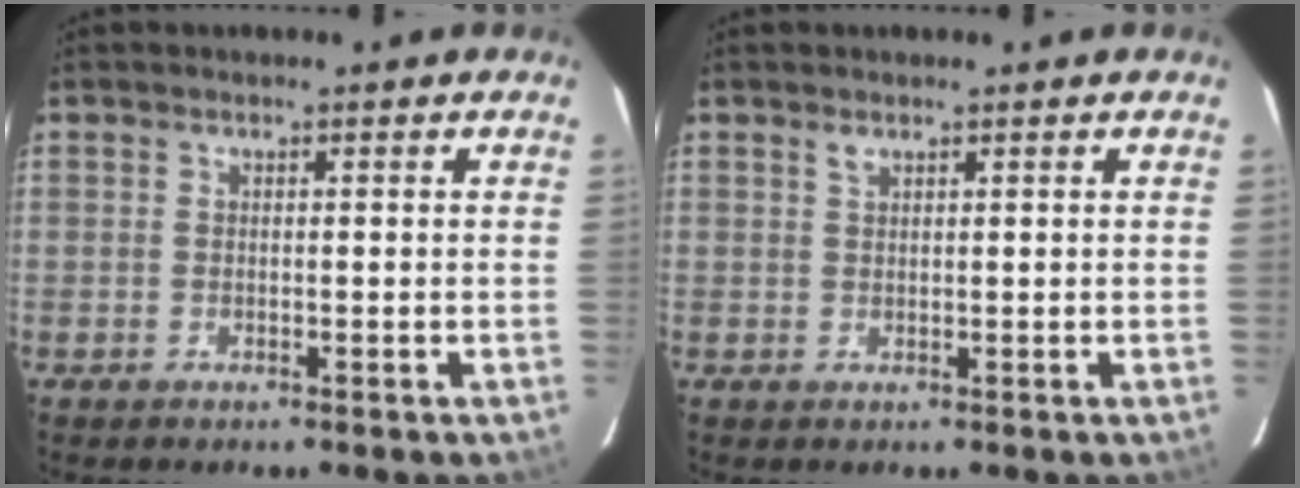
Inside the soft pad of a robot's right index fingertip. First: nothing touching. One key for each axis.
{"total": 0.9, "fx": 0.7, "fy": 0.4, "fz": 0.4, "tx": -0.007, "ty": 0.003, "tz": 0.013}